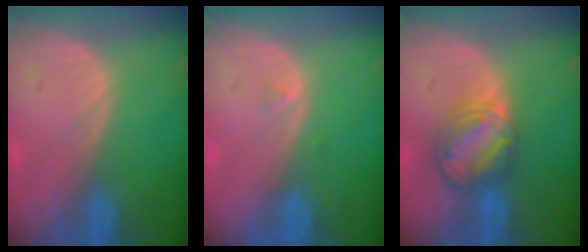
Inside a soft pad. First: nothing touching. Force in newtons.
{"total": 0.7, "press": 0.7, "slide": 0.2}
{"total": 8.1, "press": 6.9, "slide": 4.1}